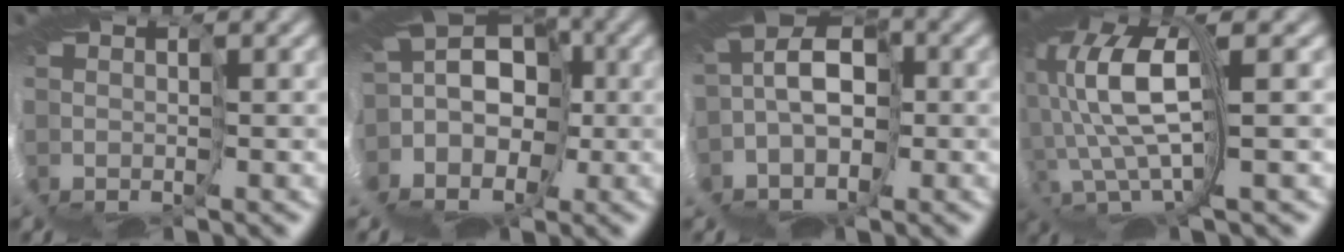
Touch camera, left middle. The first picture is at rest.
{"total": 7.8, "force": [-3.1, 6.1, 3.8], "torque": [-0.096, 0.021, -0.067]}
{"total": 4.7, "force": [-1.4, 2.8, 3.5], "torque": [-0.072, 0.028, -0.045]}
{"total": 7.4, "force": [-0.4, 1.1, 7.3], "torque": [-0.211, 0.015, -0.015]}